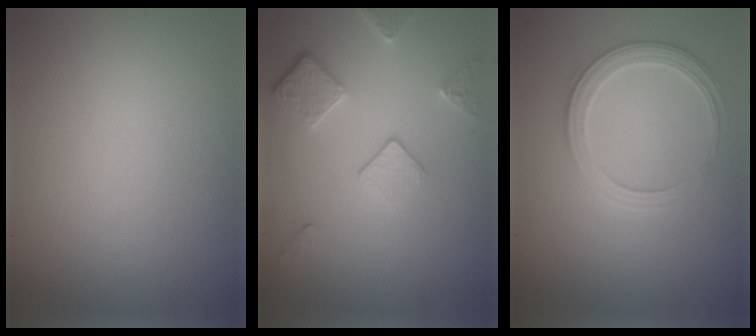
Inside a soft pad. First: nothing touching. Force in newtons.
{"total": 3.5, "press": 2.8, "slide": 2.0}
{"total": 3.0, "press": 2.9, "slide": 0.2}